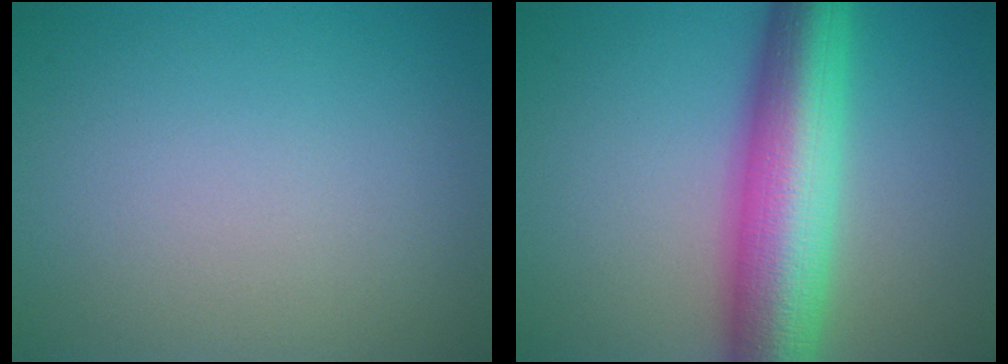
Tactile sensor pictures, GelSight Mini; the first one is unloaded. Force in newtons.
{"total": 10.7, "press": 10.7, "slide": 0.1}